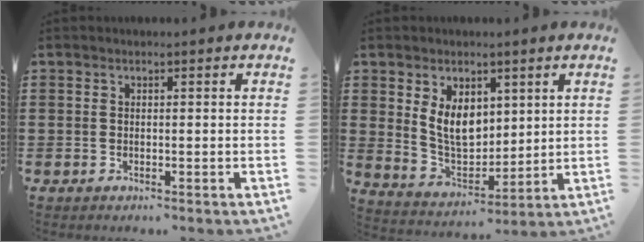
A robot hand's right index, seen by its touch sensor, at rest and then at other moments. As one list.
[{"total": 7.2, "force": [2.6, 4.9, 4.5], "torque": [-0.086, 0.004, 0.049]}]